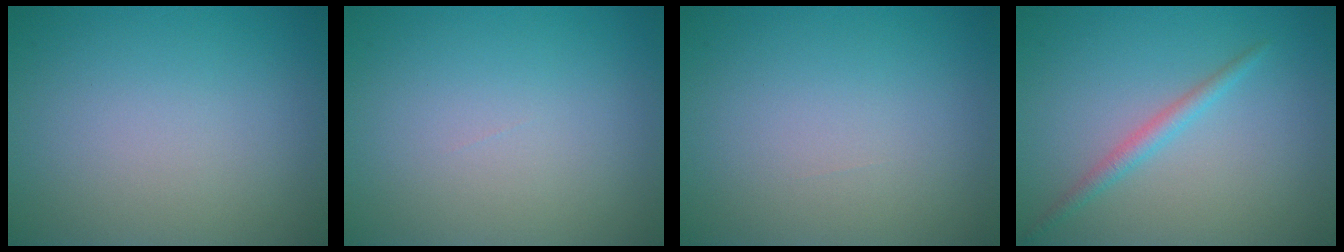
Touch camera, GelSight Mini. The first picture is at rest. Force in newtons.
{"total": 0.0}
{"total": 0.0}
{"total": 1.6, "press": 1.6, "slide": 0.1}